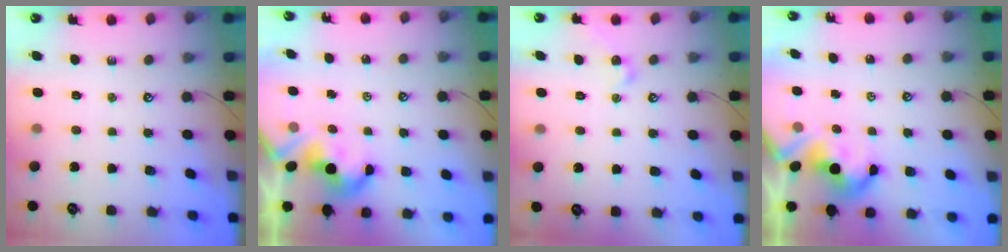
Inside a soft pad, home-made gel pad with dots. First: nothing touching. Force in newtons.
{"total": 4.0, "press": 3.9, "slide": 0.7}
{"total": 2.0, "press": 1.9, "slide": 0.6}
{"total": 5.1, "press": 5.1, "slide": 0.7}